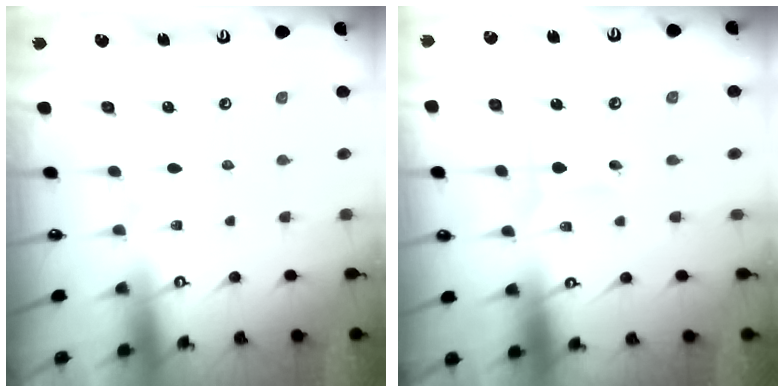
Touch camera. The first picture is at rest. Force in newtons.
{"total": 2.5, "press": 2.5, "slide": 0.2}